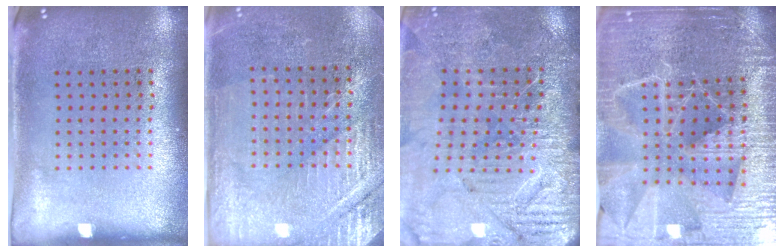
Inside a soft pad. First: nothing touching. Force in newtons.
{"total": 3.0, "press": 3.0, "slide": 0.3}
{"total": 3.6, "press": 3.6, "slide": 0.3}
{"total": 5.3, "press": 4.8, "slide": 2.3}